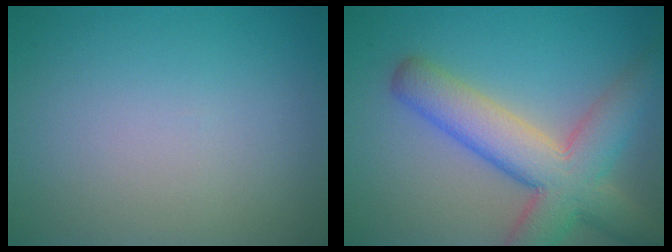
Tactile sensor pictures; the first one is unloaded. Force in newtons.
{"total": 8.3, "press": 8.3, "slide": 0.7}